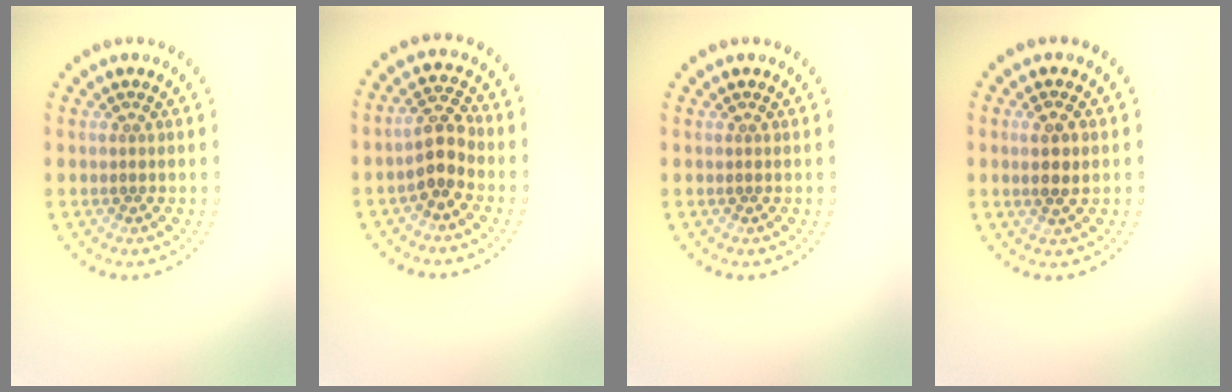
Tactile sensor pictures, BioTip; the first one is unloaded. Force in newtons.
{"total": 2.9, "press": 2.8, "slide": 0.9}
{"total": 0.0}
{"total": 2.0, "press": 1.9, "slide": 0.5}